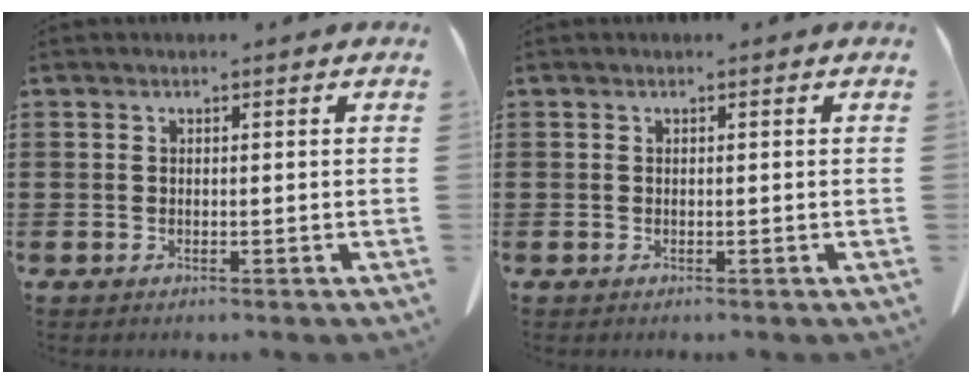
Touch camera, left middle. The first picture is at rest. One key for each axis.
{"total": 0.0}